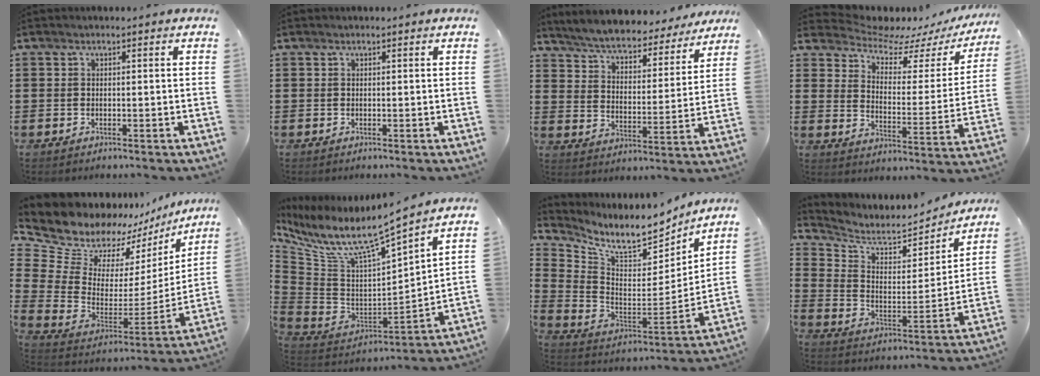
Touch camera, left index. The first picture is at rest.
{"total": 0.0}
{"total": 5.5, "force": [5.4, 0.2, 1.0], "torque": [-0.047, -0.040, 0.091]}
{"total": 6.1, "force": [5.7, 1.5, 1.5], "torque": [-0.055, -0.045, 0.097]}
{"total": 10.4, "force": [9.1, 4.6, 2.3], "torque": [-0.111, -0.069, 0.164]}
{"total": 8.3, "force": [6.2, 1.1, 5.5], "torque": [-0.130, -0.060, 0.099]}
{"total": 8.4, "force": [7.3, 2.1, 3.7], "torque": [-0.101, -0.059, 0.121]}
{"total": 5.9, "force": [5.4, 1.8, 1.5], "torque": [-0.063, -0.040, 0.090]}